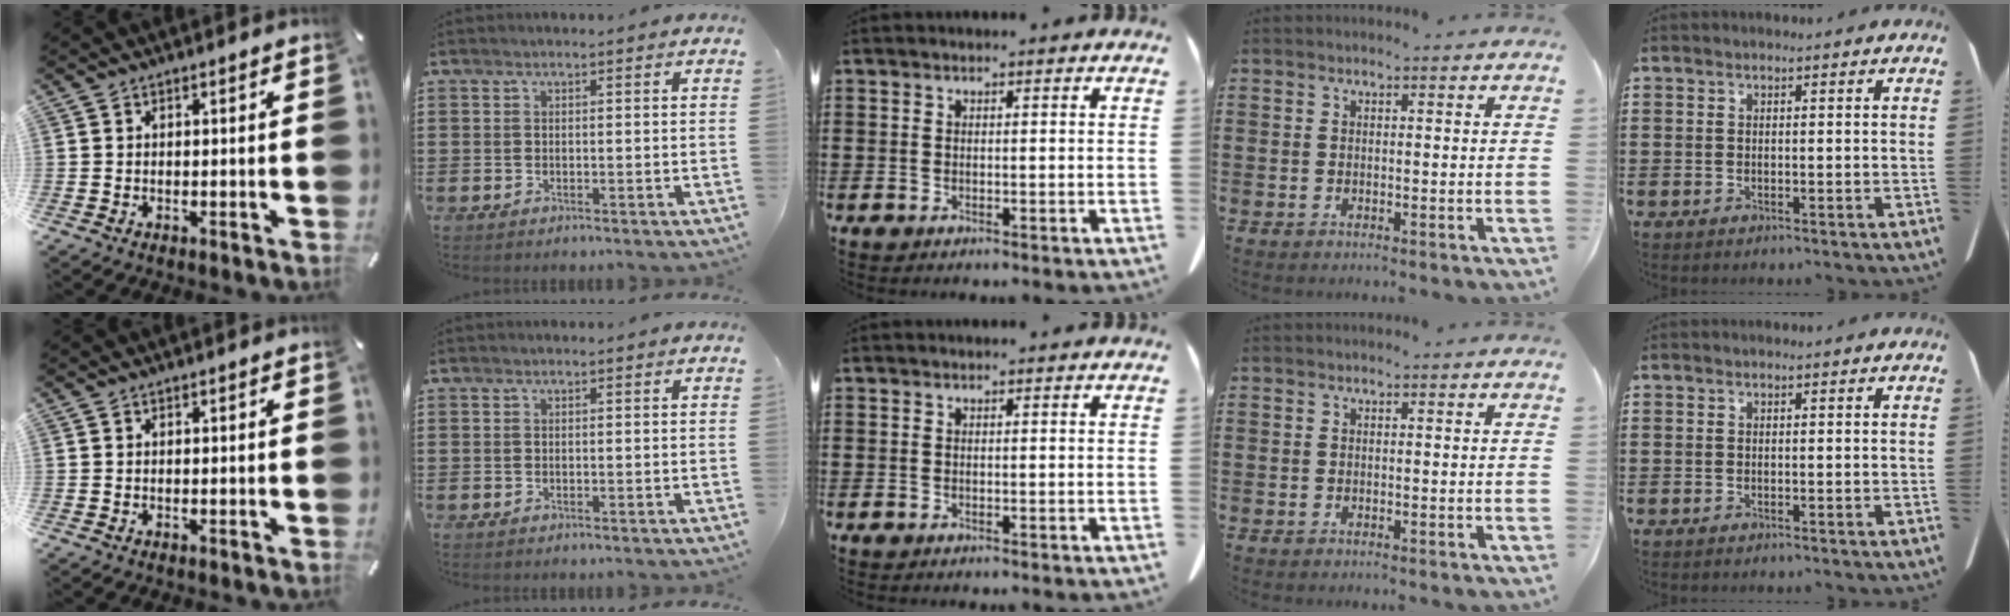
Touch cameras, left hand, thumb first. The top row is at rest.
{}